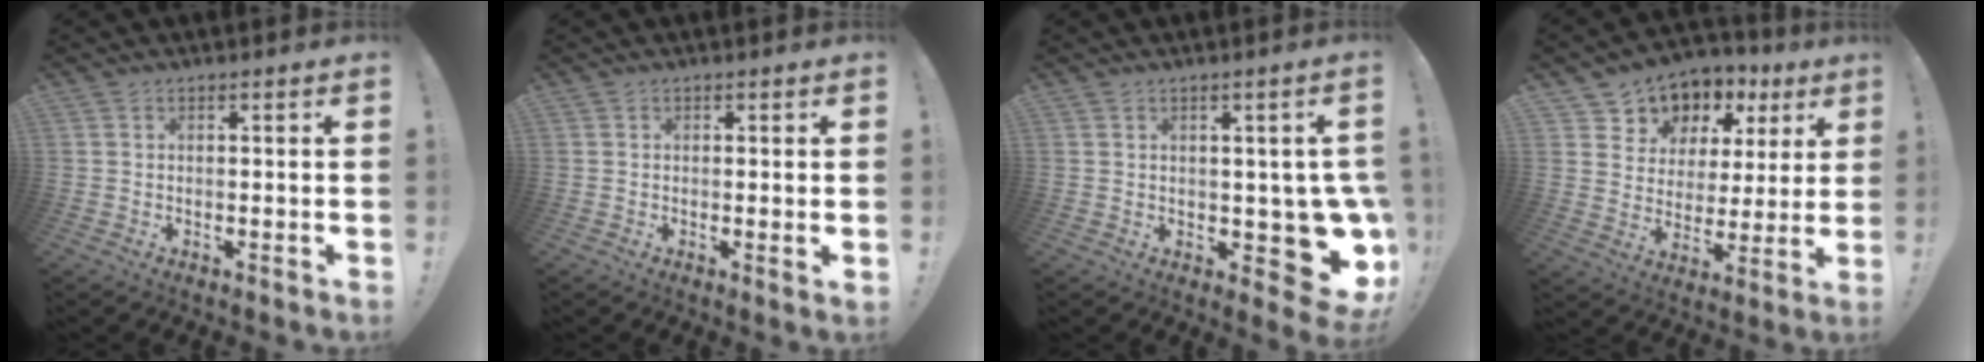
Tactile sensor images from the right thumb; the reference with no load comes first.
{"total": 1.2, "force": [0.4, -0.1, 1.1], "torque": [-0.015, -0.004, 0.006]}
{"total": 9.4, "force": [-0.7, 5.6, 7.5], "torque": [-0.066, -0.010, 0.004]}
{"total": 9.9, "force": [6.2, 7.3, 2.4], "torque": [-0.038, -0.057, 0.126]}